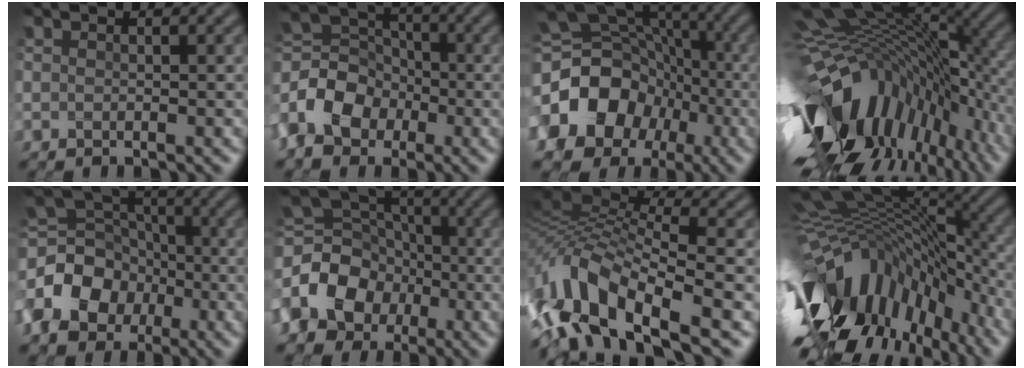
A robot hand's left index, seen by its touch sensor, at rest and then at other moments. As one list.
[{"total": 6.7, "force": [-2.9, 4.8, 3.6], "torque": [-0.084, 0.007, -0.058]}, {"total": 16.6, "force": [-3.6, 14.0, 8.2], "torque": [-0.171, -0.012, -0.072]}, {"total": 16.7, "force": [-2.8, 9.0, 13.8], "torque": [-0.258, -0.019, -0.032]}, {"total": 10.2, "force": [-3.0, 8.2, 5.3], "torque": [-0.119, -0.003, -0.065]}, {"total": 10.8, "force": [-3.0, 8.9, 5.3], "torque": [-0.114, 0.000, -0.071]}, {"total": 10.6, "force": [-4.7, 4.3, 8.4], "torque": [-0.165, 0.009, -0.094]}, {"total": 15.9, "force": [-5.7, 7.8, 12.6], "torque": [-0.252, 0.011, -0.099]}]